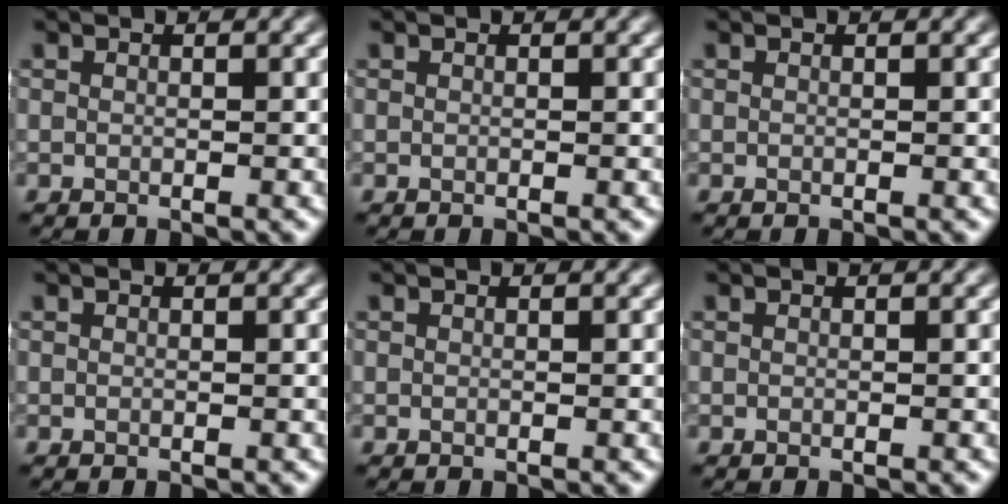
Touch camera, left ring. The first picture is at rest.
{"total": 0.0}
{"total": 0.0}
{"total": 0.0}
{"total": 0.0}
{"total": 0.0}